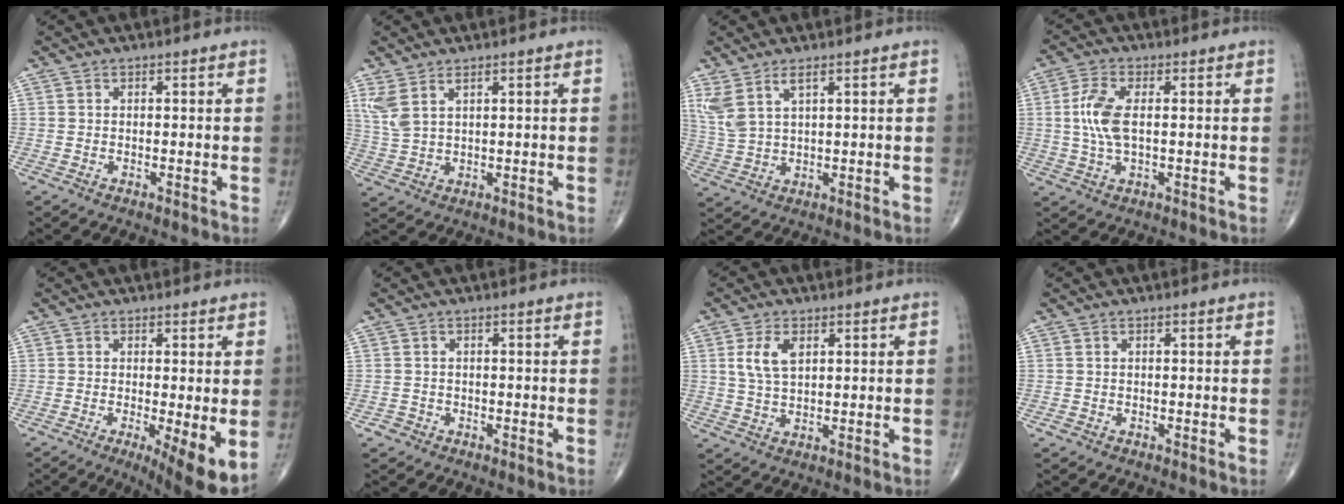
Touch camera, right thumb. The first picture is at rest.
{"total": 4.9, "force": [2.7, 1.8, 3.6], "torque": [-0.094, -0.004, 0.067]}
{"total": 6.1, "force": [3.4, 2.1, 4.6], "torque": [-0.114, -0.010, 0.080]}
{"total": 7.1, "force": [0.5, 3.2, 6.4], "torque": [-0.150, 0.003, 0.008]}
{"total": 8.8, "force": [-1.8, 2.1, 8.4], "torque": [-0.124, -0.025, -0.026]}
{"total": 1.2, "force": [-0.7, 1.0, -0.1], "torque": [0.009, 0.005, -0.018]}
{"total": 5.8, "force": [1.9, 3.2, 4.5], "torque": [-0.087, -0.004, 0.038]}
{"total": 0.5, "force": [-0.3, 0.4, 0.2], "torque": [-0.002, 0.001, -0.007]}